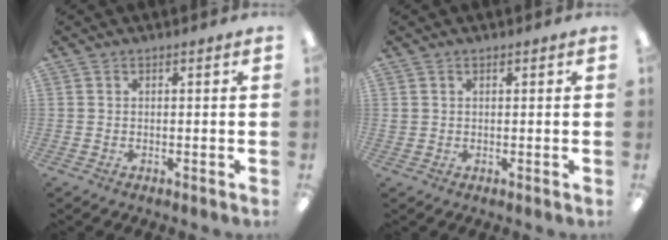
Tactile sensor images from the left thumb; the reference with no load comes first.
{"total": 0.9, "force": [0.4, 0.8, 0.2], "torque": [-0.005, 0.003, 0.008]}